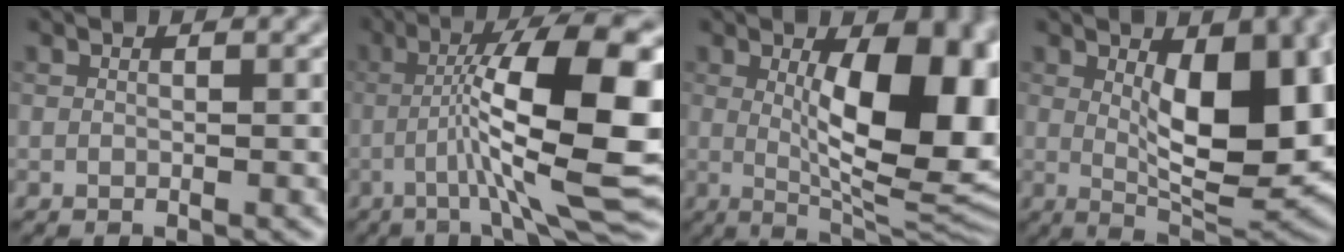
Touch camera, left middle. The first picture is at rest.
{"total": 12.9, "force": [-1.7, 2.0, 12.7], "torque": [-0.196, 0.022, -0.021]}
{"total": 13.2, "force": [1.4, 5.1, 12.1], "torque": [-0.151, -0.006, 0.024]}
{"total": 10.1, "force": [1.4, 3.7, 9.3], "torque": [-0.137, -0.010, 0.030]}